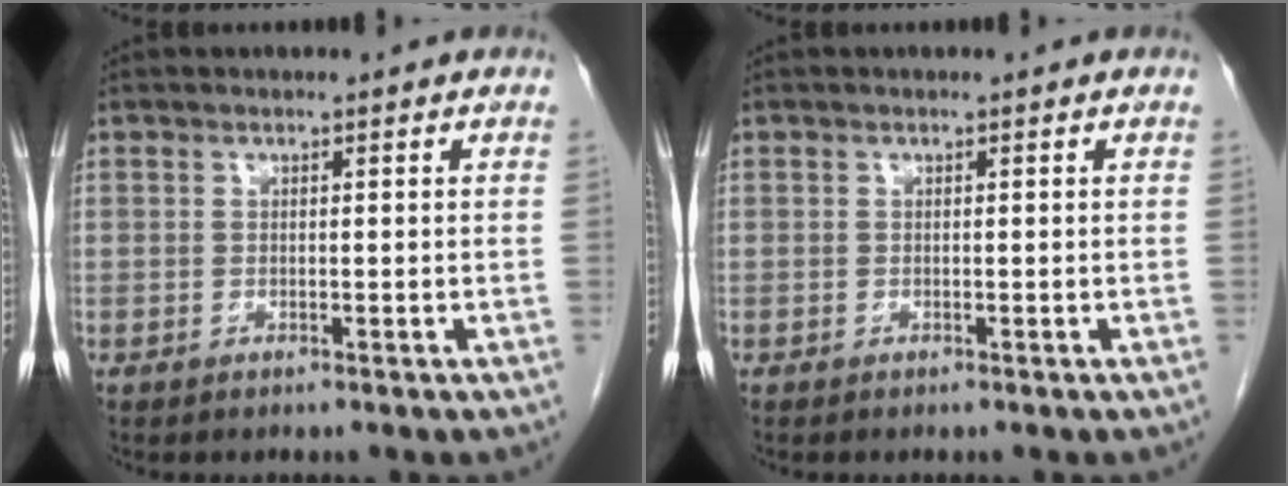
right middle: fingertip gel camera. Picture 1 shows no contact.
{"total": 0.0}